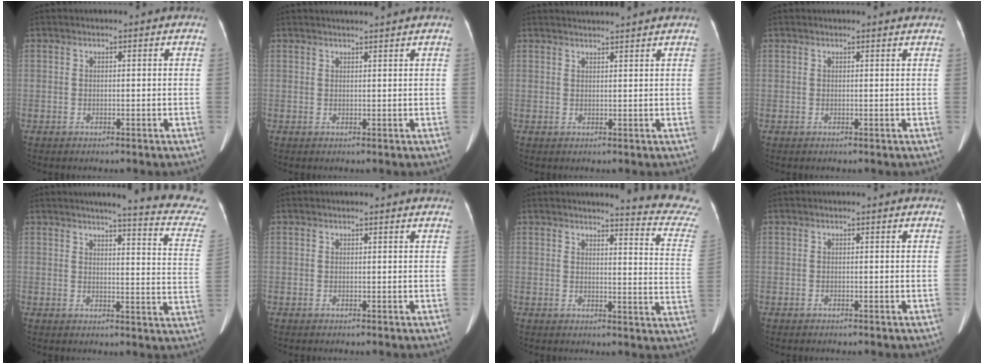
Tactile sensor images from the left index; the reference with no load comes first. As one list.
[{"total": 3.3, "force": [3.0, -0.8, 1.2], "torque": [-0.014, 0.011, 0.040]}, {"total": 5.3, "force": [5.0, -0.8, 1.4], "torque": [-0.020, 0.023, 0.063]}, {"total": 2.3, "force": [2.2, 0.0, 0.4], "torque": [-0.009, 0.007, 0.021]}, {"total": 15.9, "force": [14.4, 0.2, 6.8], "torque": [-0.076, -0.079, 0.141]}, {"total": 2.0, "force": [1.8, 0.4, 0.6], "torque": [-0.014, 0.008, 0.011]}, {"total": 12.5, "force": [12.1, -1.0, 3.2], "torque": [-0.029, -0.109, 0.107]}, {"total": 0.0}]